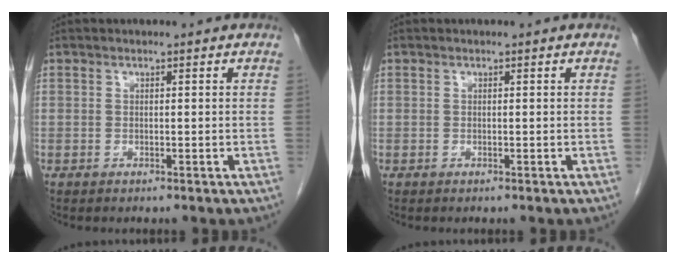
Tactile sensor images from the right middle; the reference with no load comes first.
{"total": 0.0}